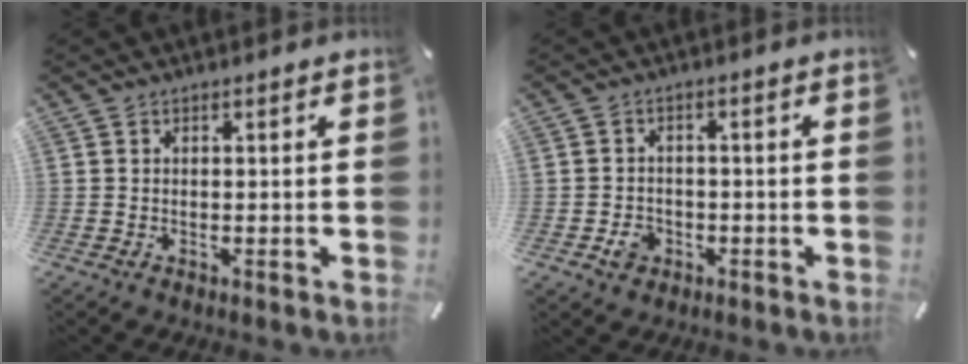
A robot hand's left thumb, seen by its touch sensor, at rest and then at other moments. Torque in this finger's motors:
{"motor_torque": [0.22, 1.27, 0.38, 0.27, 0.00]}